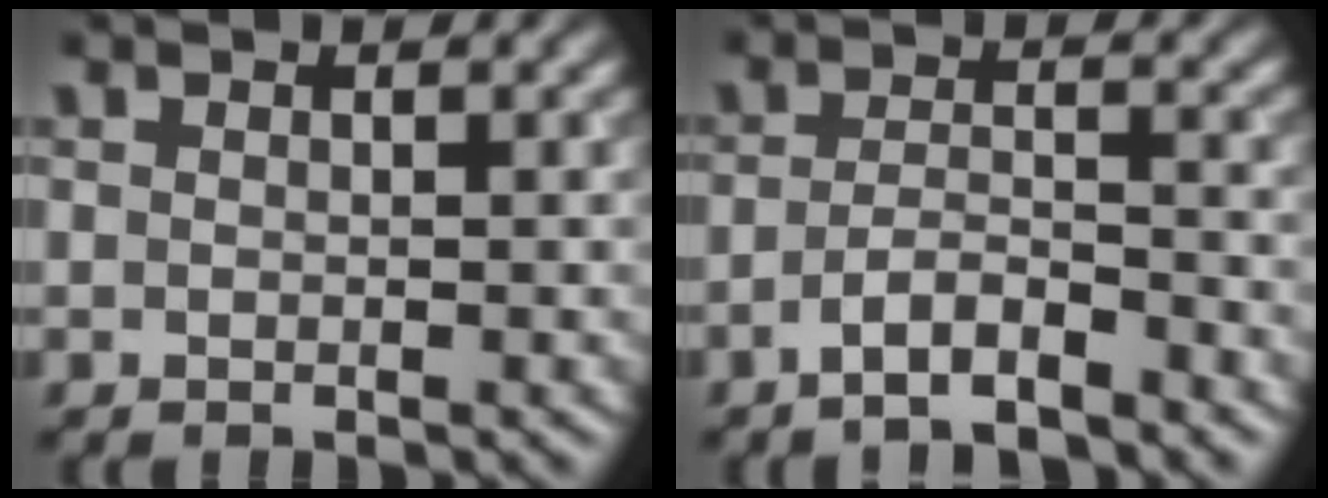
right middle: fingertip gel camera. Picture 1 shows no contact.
{"total": 3.3, "force": [-2.4, 0.7, 2.2], "torque": [-0.039, 0.005, -0.051]}